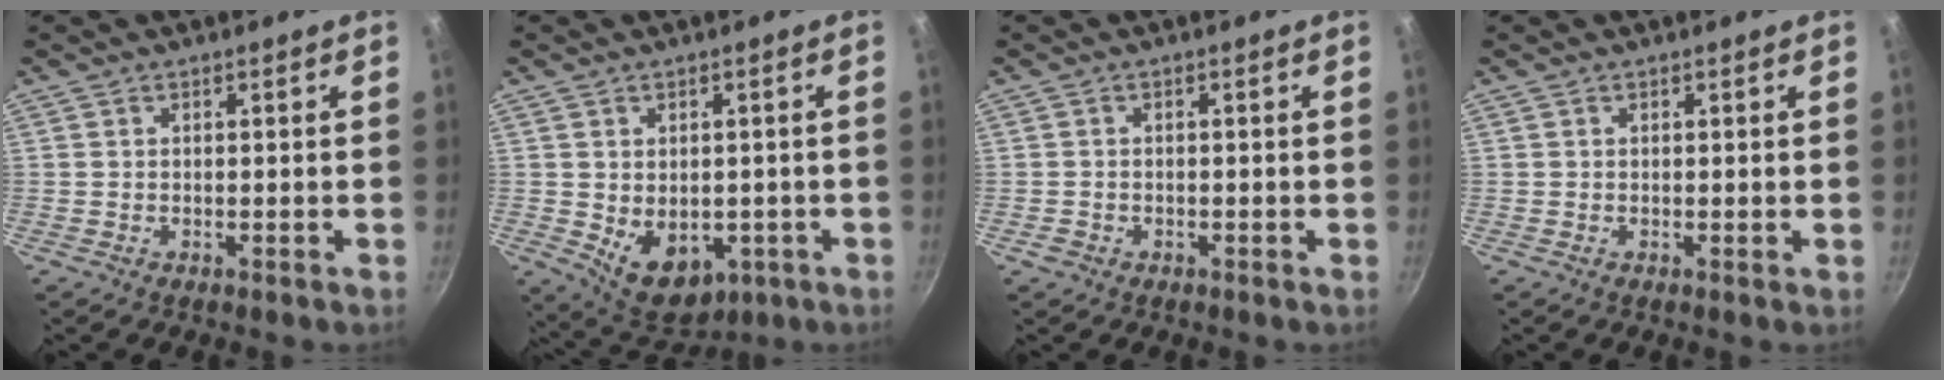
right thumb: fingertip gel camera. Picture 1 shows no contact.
{"total": 9.7, "force": [-1.7, 6.9, 6.7], "torque": [-0.072, -0.010, 0.000]}
{"total": 1.4, "force": [-0.7, 1.1, 0.5], "torque": [-0.012, 0.004, -0.009]}
{"total": 0.0}